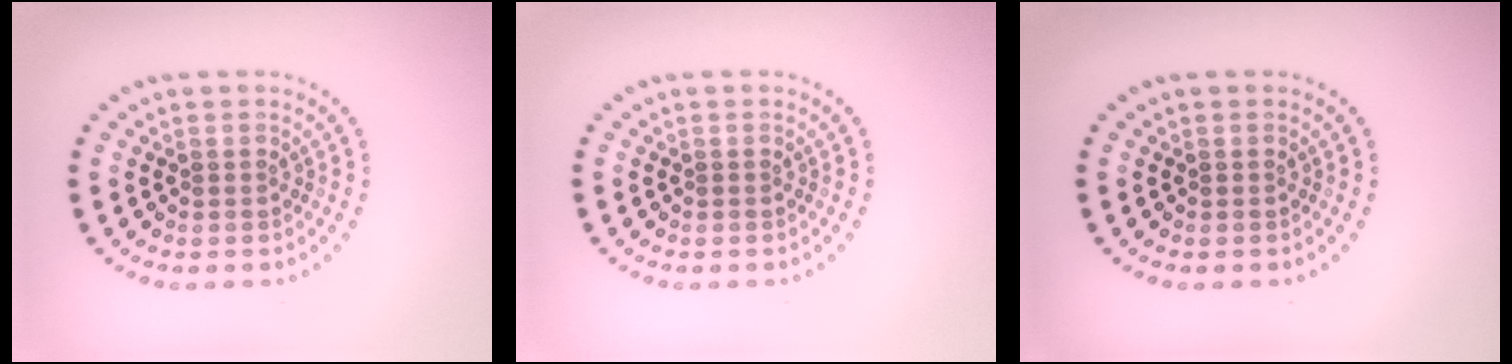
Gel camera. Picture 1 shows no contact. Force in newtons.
{"total": 0.0}
{"total": 0.0}